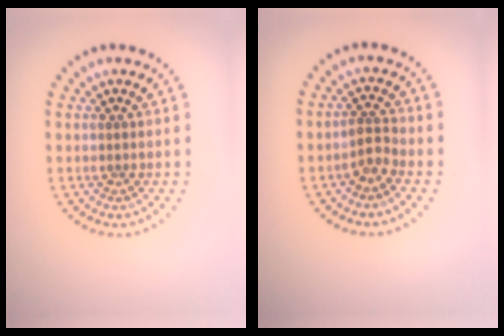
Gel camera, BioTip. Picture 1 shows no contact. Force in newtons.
{"total": 1.7, "press": 1.4, "slide": 0.9}